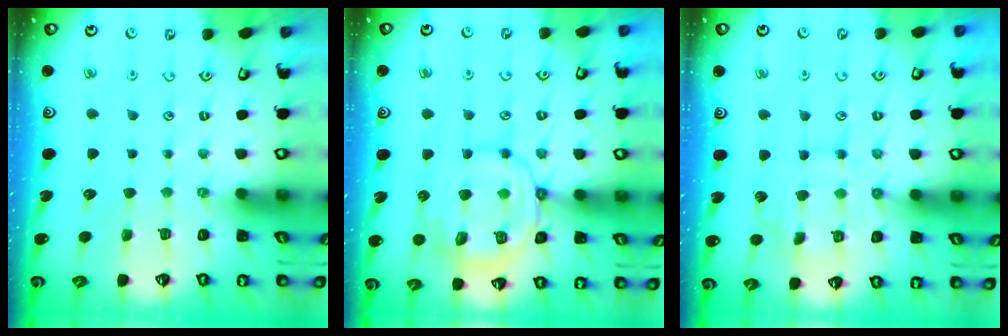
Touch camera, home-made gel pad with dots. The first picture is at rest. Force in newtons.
{"total": 14.2, "press": 14.2, "slide": 1.3}
{"total": 11.0, "press": 11.0, "slide": 0.8}